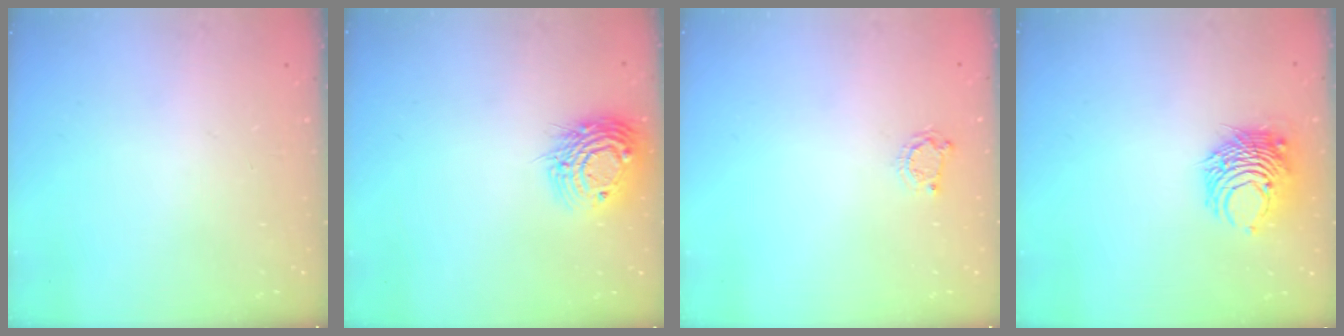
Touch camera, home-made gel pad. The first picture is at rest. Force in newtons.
{"total": 13.3, "press": 13.3, "slide": 1.1}
{"total": 4.0, "press": 3.9, "slide": 0.6}
{"total": 8.2, "press": 8.1, "slide": 0.7}